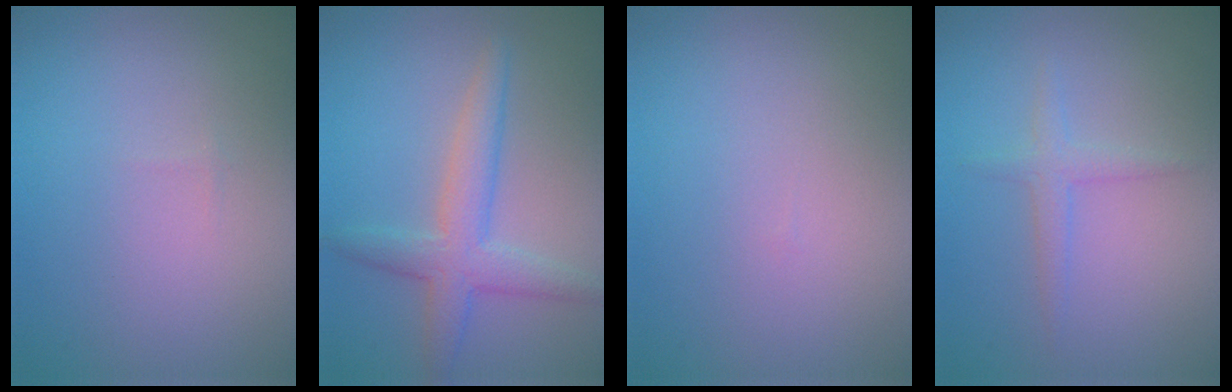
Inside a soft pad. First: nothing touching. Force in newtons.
{"total": 3.8, "press": 3.8, "slide": 0.2}
{"total": 0.0}
{"total": 1.5, "press": 1.5, "slide": 0.1}